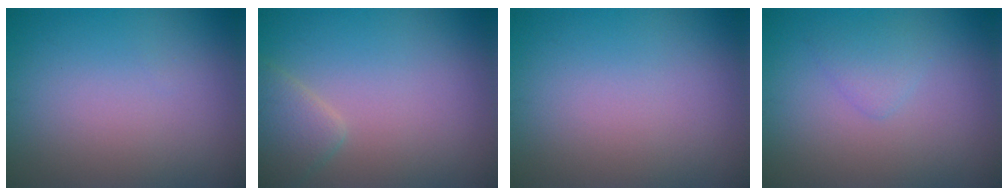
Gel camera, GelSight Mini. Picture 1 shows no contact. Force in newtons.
{"total": 2.4, "press": 2.4, "slide": 0.2}
{"total": 0.0}
{"total": 1.4, "press": 1.4, "slide": 0.1}